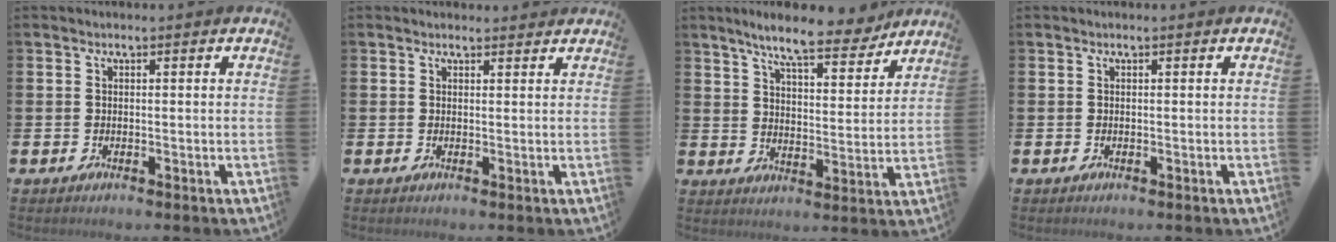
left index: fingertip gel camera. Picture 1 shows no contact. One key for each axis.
{"total": 0.9, "fx": 0.8, "fy": 0.2, "fz": 0.1, "tx": 0.005, "ty": 0.000, "tz": 0.014}
{"total": 9.2, "fx": 8.0, "fy": 1.8, "fz": 4.2, "tx": -0.087, "ty": -0.038, "tz": 0.137}
{"total": 0.0}